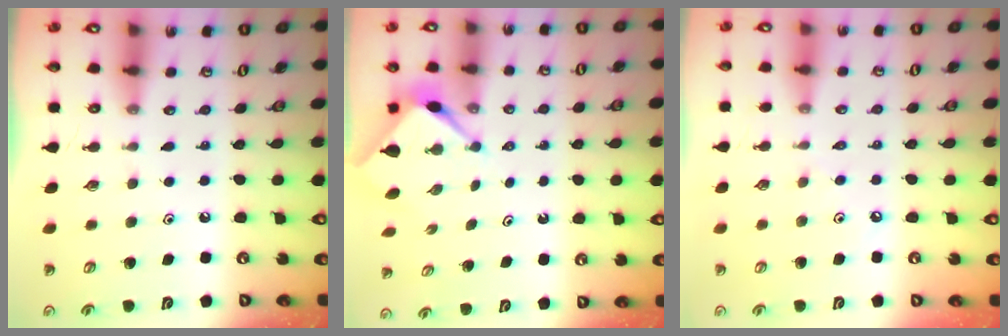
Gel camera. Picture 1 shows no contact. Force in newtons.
{"total": 3.2, "press": 3.2, "slide": 0.5}
{"total": 1.2, "press": 1.1, "slide": 0.4}